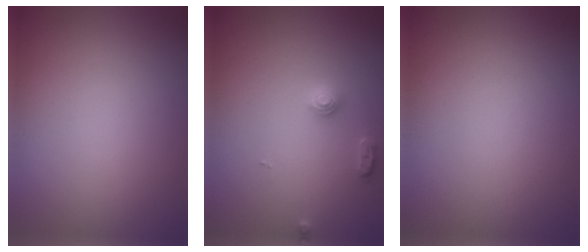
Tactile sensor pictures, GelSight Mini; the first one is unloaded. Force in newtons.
{"total": 1.7, "press": 1.7, "slide": 0.3}
{"total": 0.0}